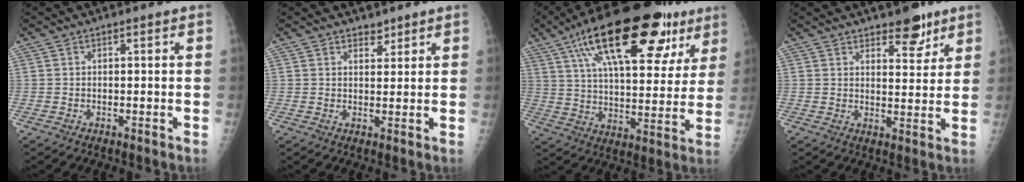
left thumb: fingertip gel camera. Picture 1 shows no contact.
{"total": 2.3, "force": [1.9, 1.3, 0.4], "torque": [0.010, -0.013, 0.026]}
{"total": 28.6, "force": [15.0, 11.6, 21.3], "torque": [-0.305, -0.008, 0.233]}
{"total": 6.8, "force": [4.8, 3.0, 3.7], "torque": [-0.023, -0.031, 0.068]}